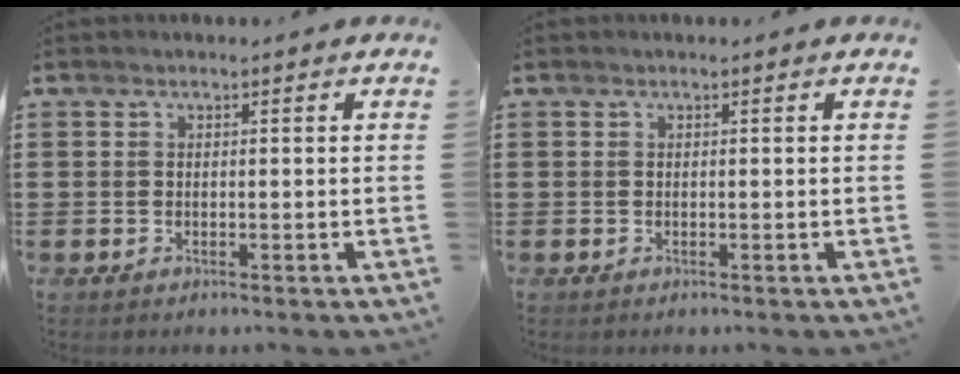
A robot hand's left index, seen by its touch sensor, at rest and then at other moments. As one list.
[{"total": 0.0}]